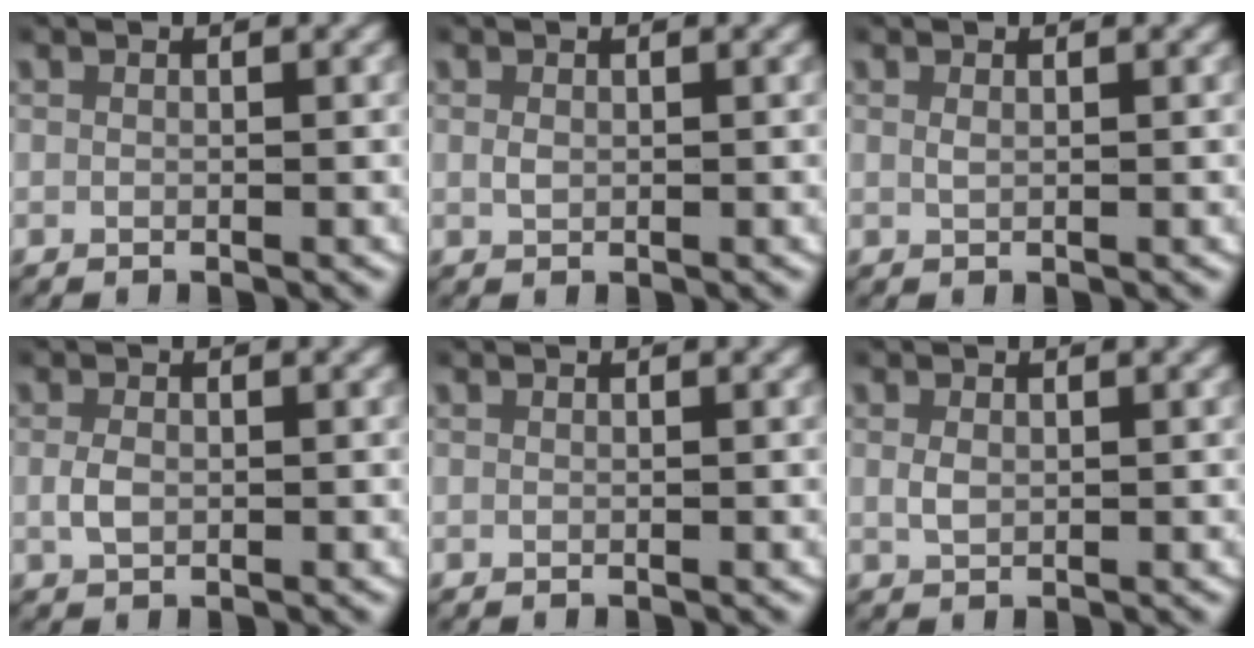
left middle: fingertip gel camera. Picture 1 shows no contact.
{"total": 0.8, "force": [0.1, 0.5, 0.5], "torque": [-0.015, -0.003, 0.007]}
{"total": 0.5, "force": [0.2, 0.1, 0.4], "torque": [-0.012, -0.003, 0.009]}
{"total": 1.5, "force": [-0.1, 0.9, 1.1], "torque": [-0.028, -0.002, 0.001]}
{"total": 0.0}
{"total": 1.2, "force": [0.2, 0.8, 0.9], "torque": [-0.021, -0.005, 0.010]}